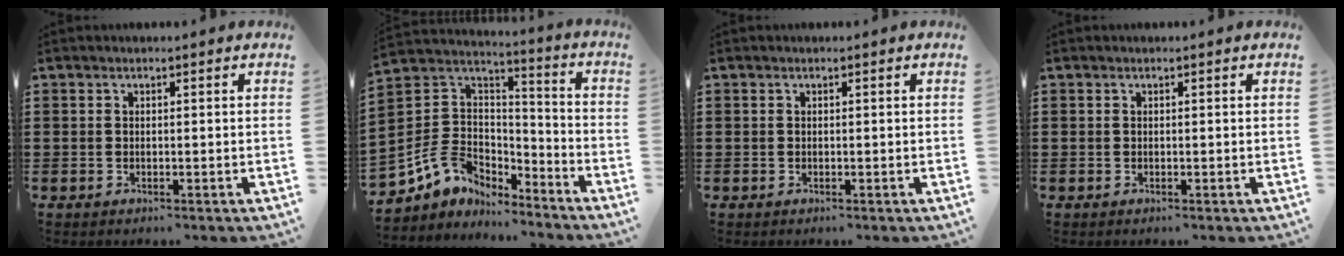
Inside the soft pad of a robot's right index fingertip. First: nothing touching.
{"total": 7.7, "force": [-3.4, 6.6, 2.3], "torque": [-0.090, 0.006, -0.068]}
{"total": 0.0}
{"total": 0.0}